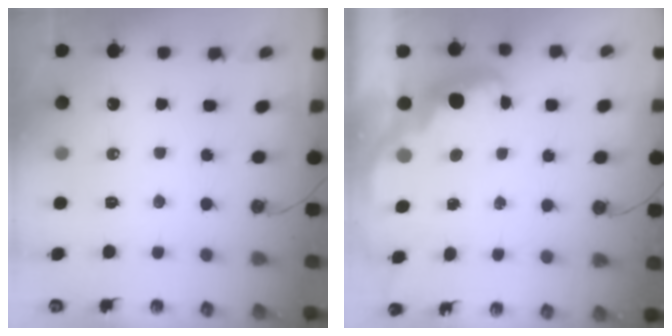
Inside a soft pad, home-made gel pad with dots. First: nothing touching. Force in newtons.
{"total": 2.6, "press": 2.6, "slide": 0.5}